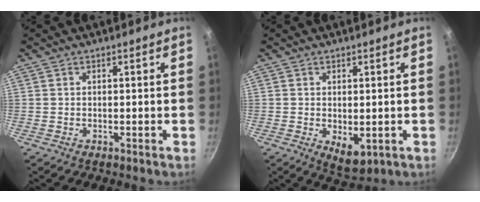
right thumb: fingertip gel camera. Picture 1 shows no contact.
{"total": 5.2, "force": [-0.7, 2.9, 4.2], "torque": [-0.053, -0.014, -0.002]}